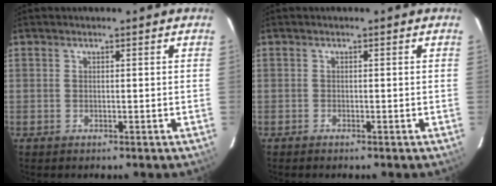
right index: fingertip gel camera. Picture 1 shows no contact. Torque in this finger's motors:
{"motor_torque": [-0.02, -0.07, 0.08, 0.01]}